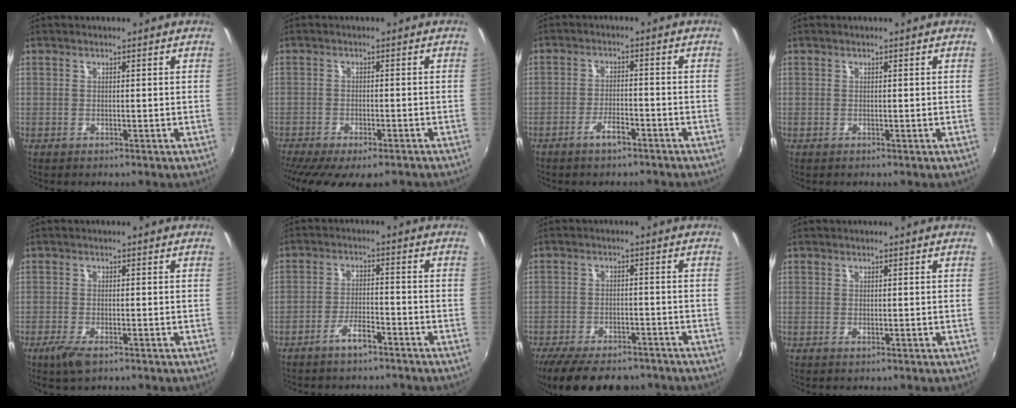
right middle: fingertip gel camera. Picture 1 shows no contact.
{"total": 12.4, "force": [-9.7, 3.7, 6.9], "torque": [-0.145, -0.047, -0.147]}
{"total": 3.9, "force": [-2.9, 1.2, 2.2], "torque": [-0.054, 0.001, -0.049]}
{"total": 0.0}
{"total": 4.3, "force": [-2.8, 1.4, 3.0], "torque": [-0.072, -0.014, -0.052]}
{"total": 4.5, "force": [-3.6, 1.2, 2.4], "torque": [-0.060, 0.004, -0.061]}
{"total": 15.4, "force": [-12.1, 6.0, 7.4], "torque": [-0.161, -0.027, -0.182]}
{"total": 0.5, "force": [-0.2, 0.3, 0.3], "torque": [-0.005, -0.002, -0.004]}